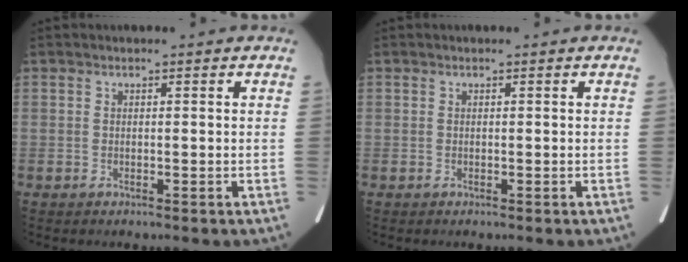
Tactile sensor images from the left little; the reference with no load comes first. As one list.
[{"total": 0.0}]